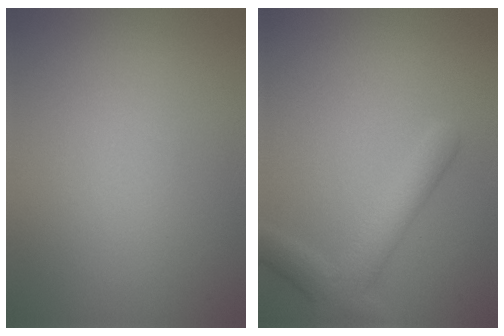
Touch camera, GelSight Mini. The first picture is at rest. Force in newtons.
{"total": 3.8, "press": 3.8, "slide": 0.3}